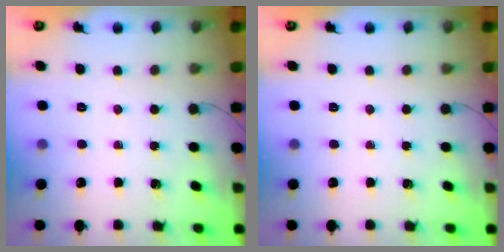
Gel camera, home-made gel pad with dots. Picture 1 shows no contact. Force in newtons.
{"total": 0.0}